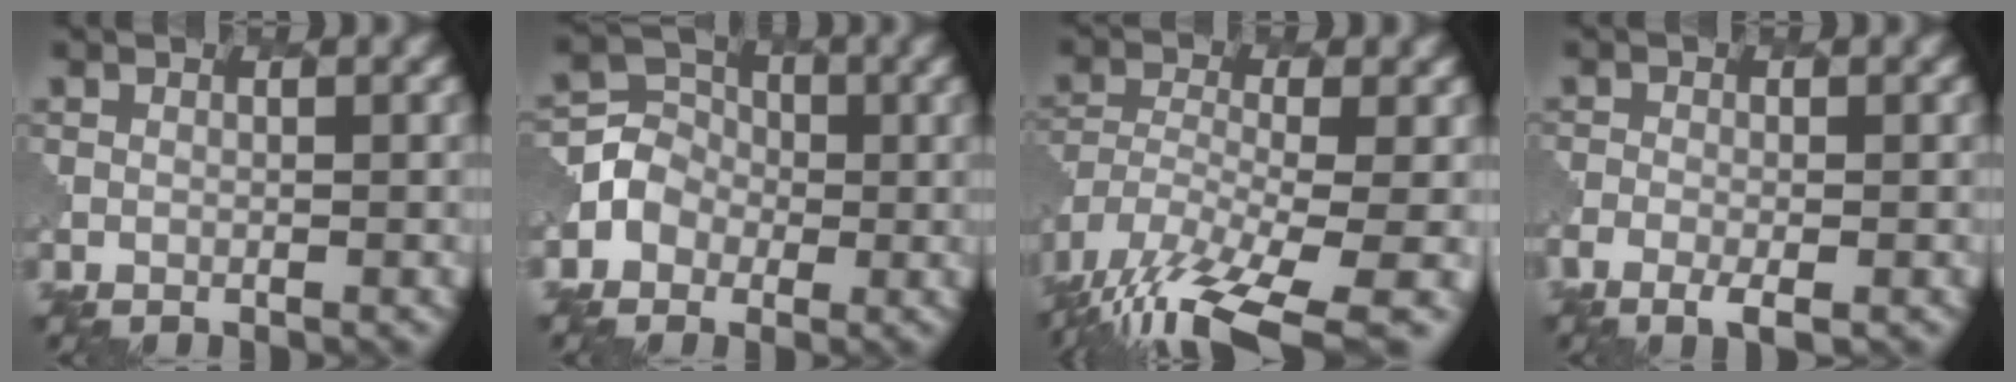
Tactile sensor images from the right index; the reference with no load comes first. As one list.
[{"total": 2.9, "force": [-0.8, 2.8, 0.5], "torque": [-0.005, 0.006, -0.021]}, {"total": 13.4, "force": [-9.2, 4.6, 8.6], "torque": [-0.194, -0.037, -0.131]}, {"total": 2.5, "force": [-1.6, 0.7, 1.7], "torque": [-0.037, -0.008, -0.029]}]